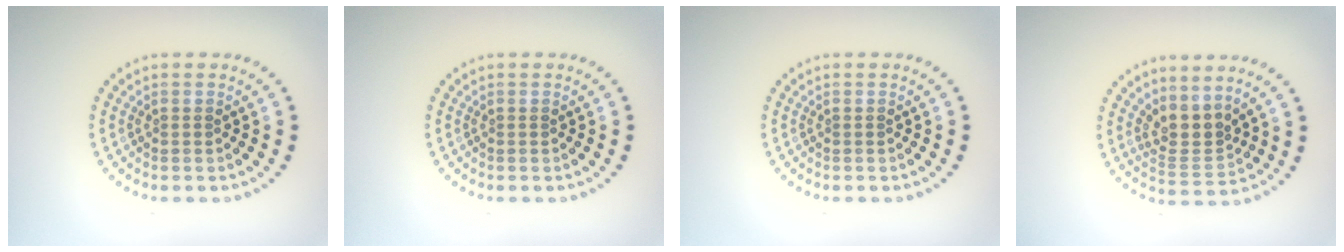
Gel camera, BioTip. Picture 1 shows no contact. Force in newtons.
{"total": 0.0}
{"total": 0.0}
{"total": 3.0, "press": 2.1, "slide": 2.1}